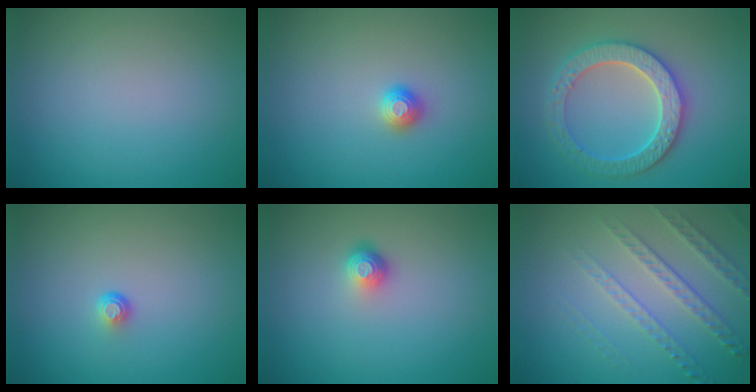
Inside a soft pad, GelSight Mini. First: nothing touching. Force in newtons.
{"total": 1.1, "press": 1.1, "slide": 0.1}
{"total": 4.3, "press": 4.2, "slide": 1.1}
{"total": 0.9, "press": 0.5, "slide": 0.7}
{"total": 1.8, "press": 1.2, "slide": 1.3}
{"total": 4.0, "press": 3.1, "slide": 2.5}